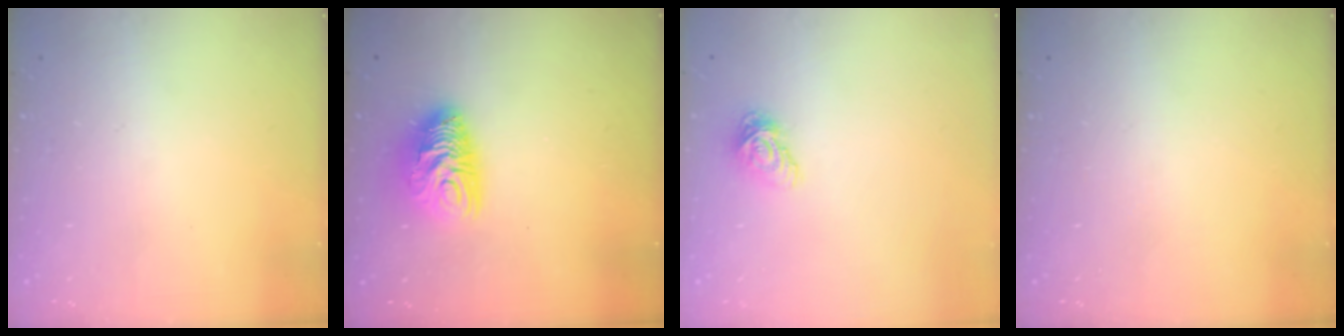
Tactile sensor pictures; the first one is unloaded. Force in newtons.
{"total": 10.4, "press": 10.4, "slide": 0.6}
{"total": 7.4, "press": 7.4, "slide": 0.1}
{"total": 0.0}